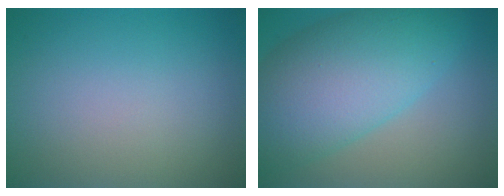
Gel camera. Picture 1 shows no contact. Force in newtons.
{"total": 10.3, "press": 10.3, "slide": 0.2}